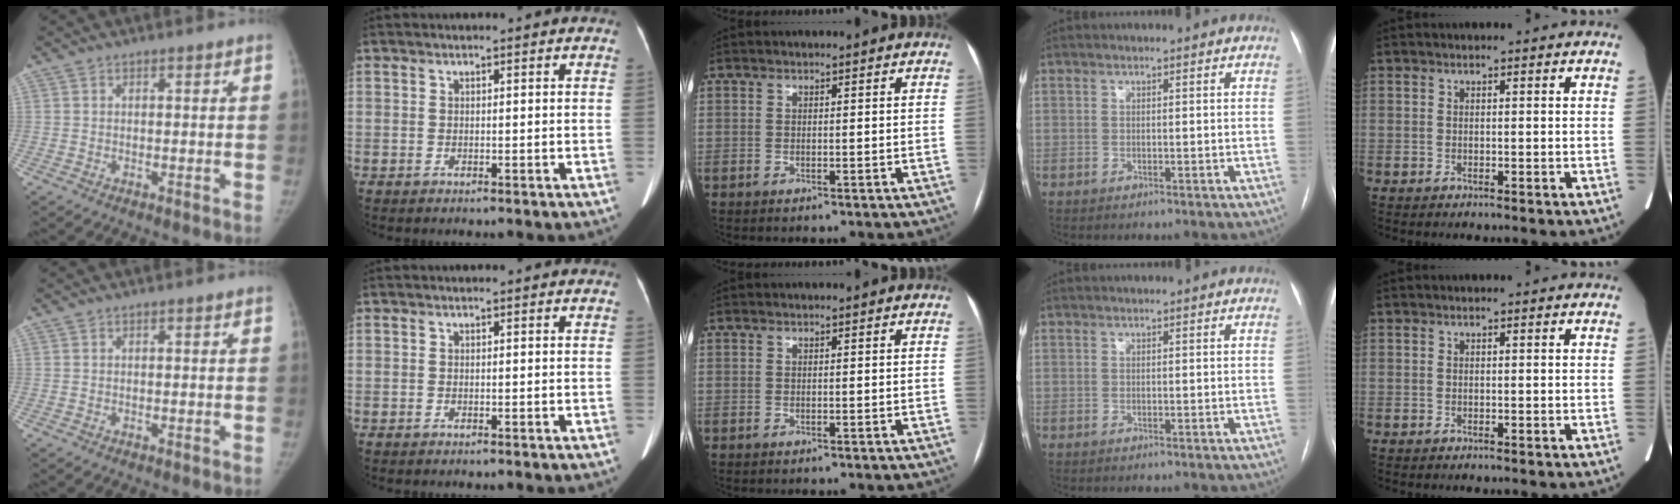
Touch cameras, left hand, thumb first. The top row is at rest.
{}